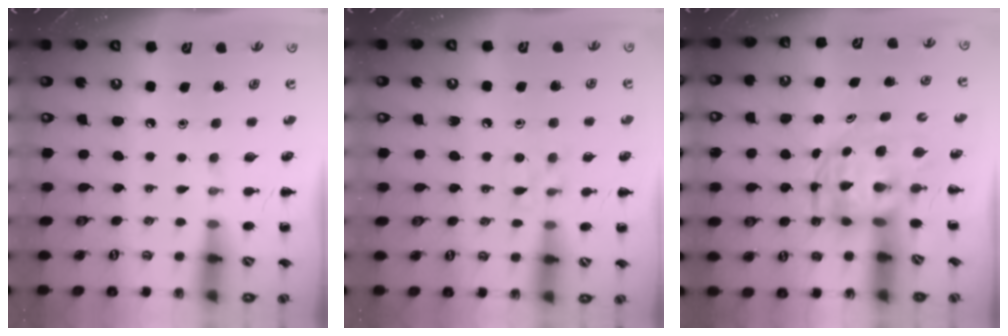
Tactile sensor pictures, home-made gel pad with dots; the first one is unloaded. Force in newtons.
{"total": 6.5, "press": 6.2, "slide": 1.9}
{"total": 4.2, "press": 4.0, "slide": 1.1}